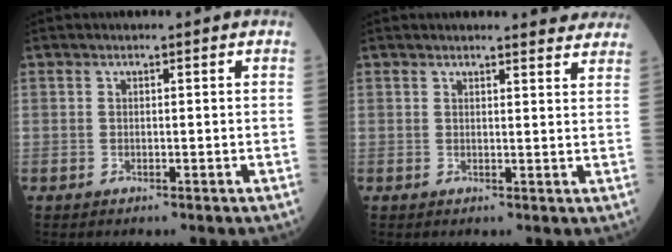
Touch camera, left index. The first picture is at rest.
{"total": 6.3, "force": [6.1, 0.7, 1.3], "torque": [-0.006, -0.005, 0.048]}